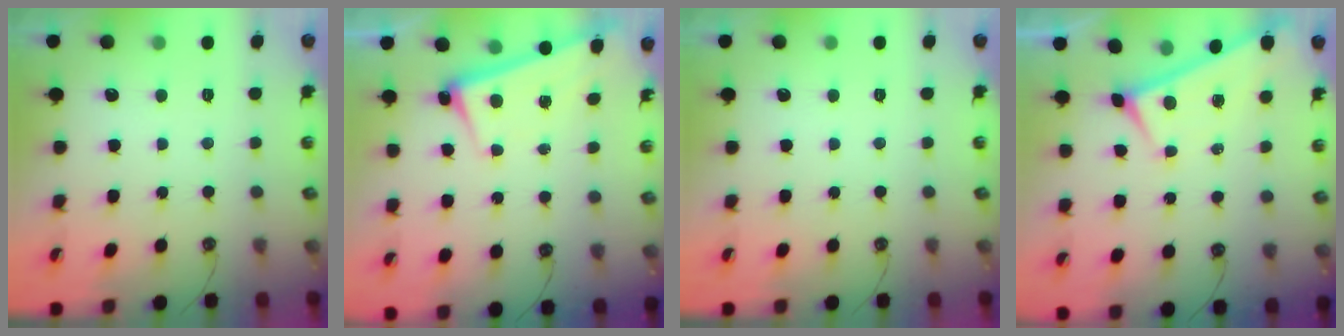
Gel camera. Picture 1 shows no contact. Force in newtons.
{"total": 2.6, "press": 2.4, "slide": 0.9}
{"total": 0.0}
{"total": 0.0}